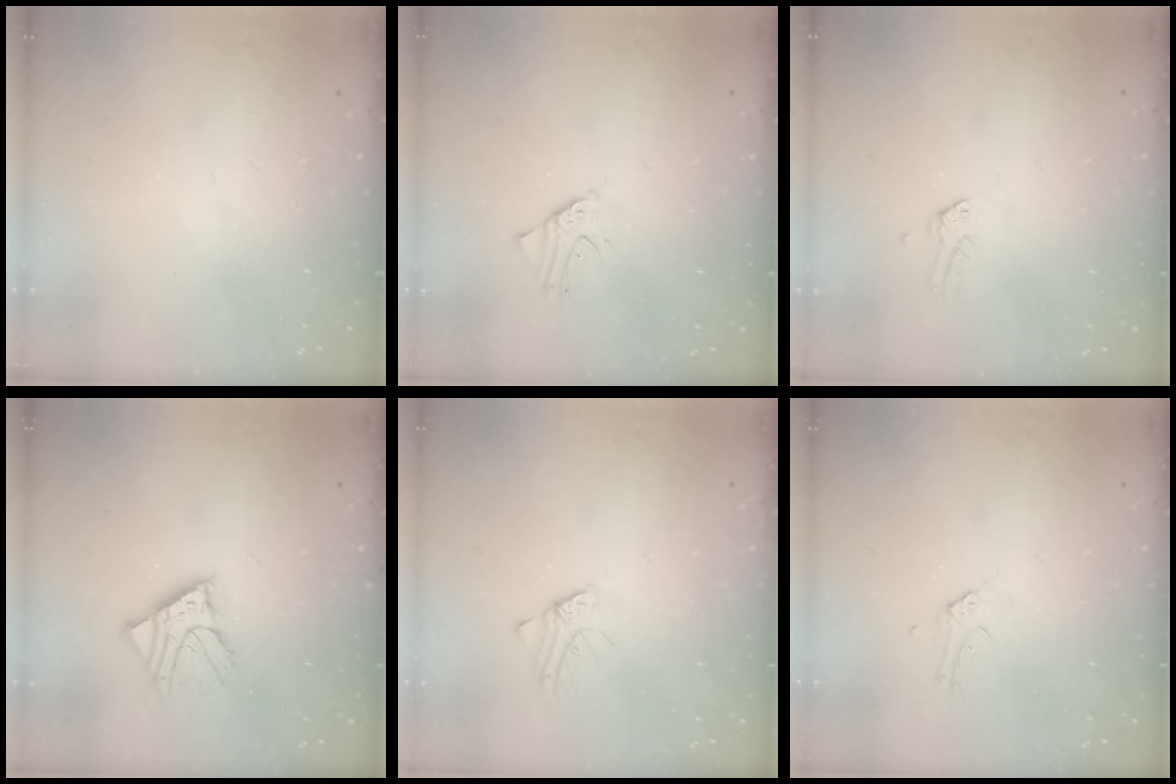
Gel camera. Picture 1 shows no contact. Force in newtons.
{"total": 1.5, "press": 1.5, "slide": 0.1}
{"total": 0.0}
{"total": 9.0, "press": 8.8, "slide": 1.8}
{"total": 1.6, "press": 1.6, "slide": 0.1}
{"total": 2.9, "press": 2.9, "slide": 0.3}